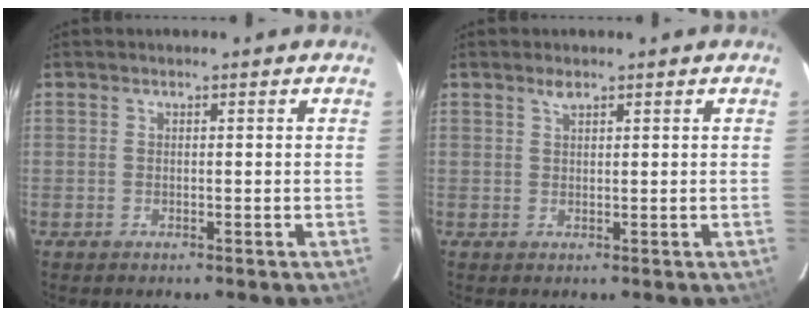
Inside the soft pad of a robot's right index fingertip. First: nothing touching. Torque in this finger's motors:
{"motor_torque": [0.01, 0.00, 0.00, 0.02]}